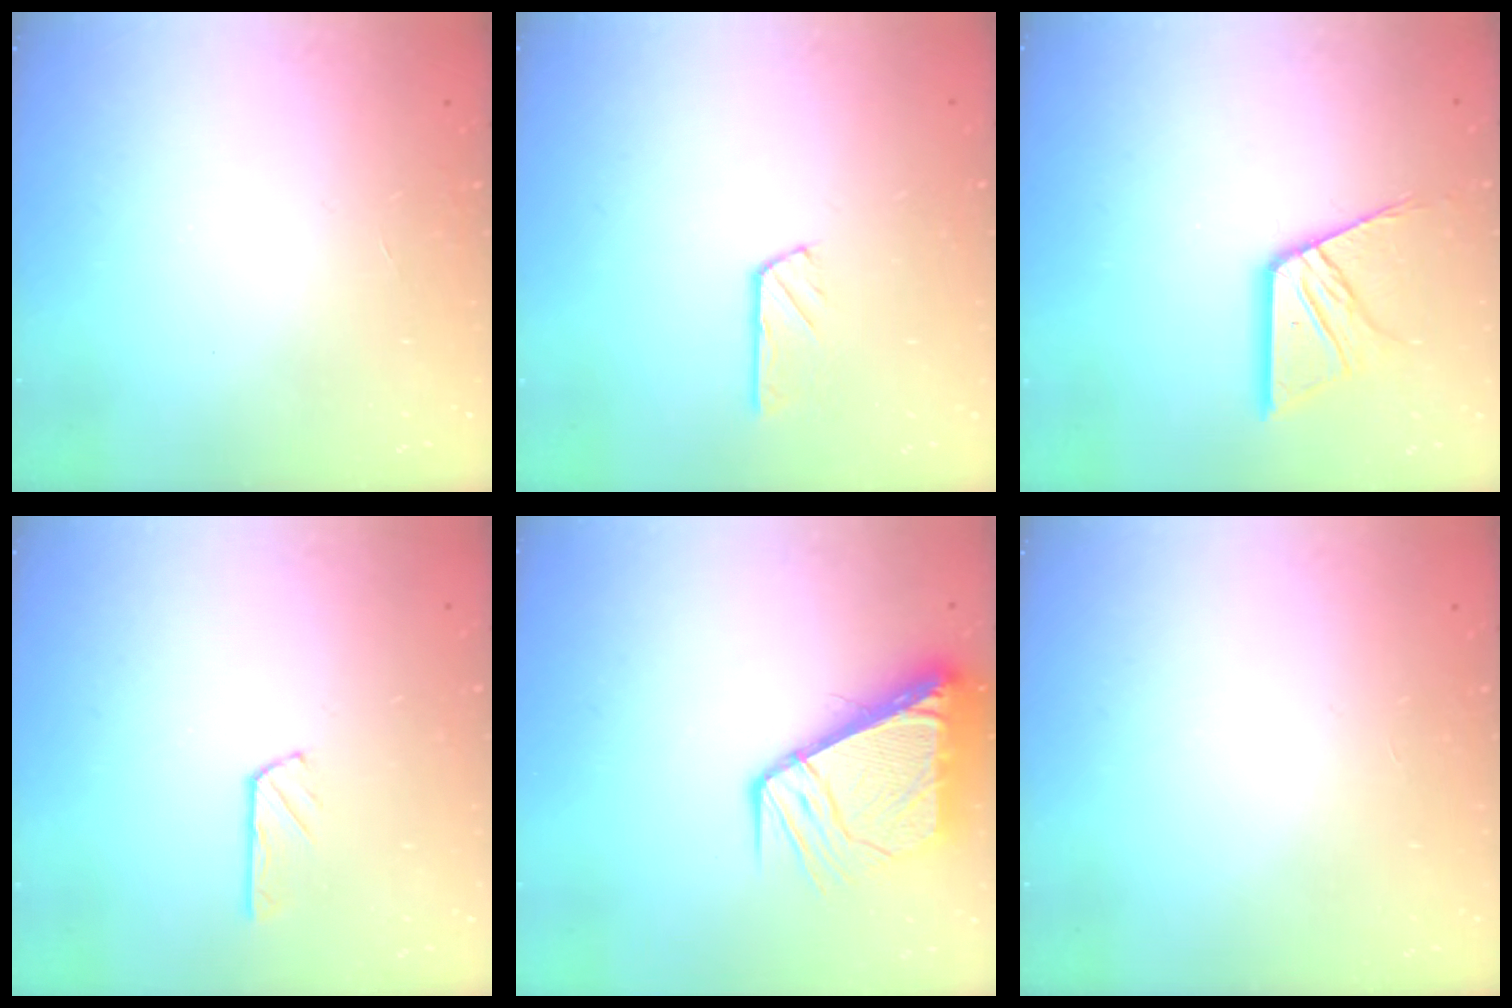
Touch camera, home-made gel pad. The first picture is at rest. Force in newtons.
{"total": 3.3, "press": 3.3, "slide": 0.1}
{"total": 13.7, "press": 13.7, "slide": 1.4}
{"total": 2.8, "press": 2.8, "slide": 0.3}
{"total": 11.3, "press": 11.2, "slide": 1.3}
{"total": 0.0}